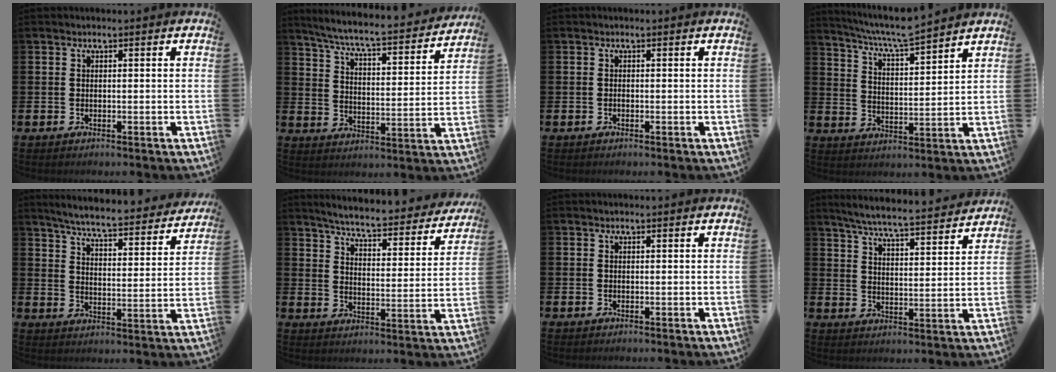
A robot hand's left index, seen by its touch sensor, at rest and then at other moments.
{"total": 6.5, "force": [5.9, 0.3, 2.6], "torque": [-0.082, -0.046, 0.097]}
{"total": 0.0}
{"total": 6.9, "force": [6.6, 0.0, 2.1], "torque": [-0.067, -0.042, 0.114]}
{"total": 6.3, "force": [5.9, 0.1, 2.1], "torque": [-0.063, -0.048, 0.097]}
{"total": 5.6, "force": [5.3, 0.2, 1.7], "torque": [-0.056, -0.046, 0.085]}
{"total": 0.0}
{"total": 6.4, "force": [6.1, 0.1, 2.1], "torque": [-0.068, -0.045, 0.104]}